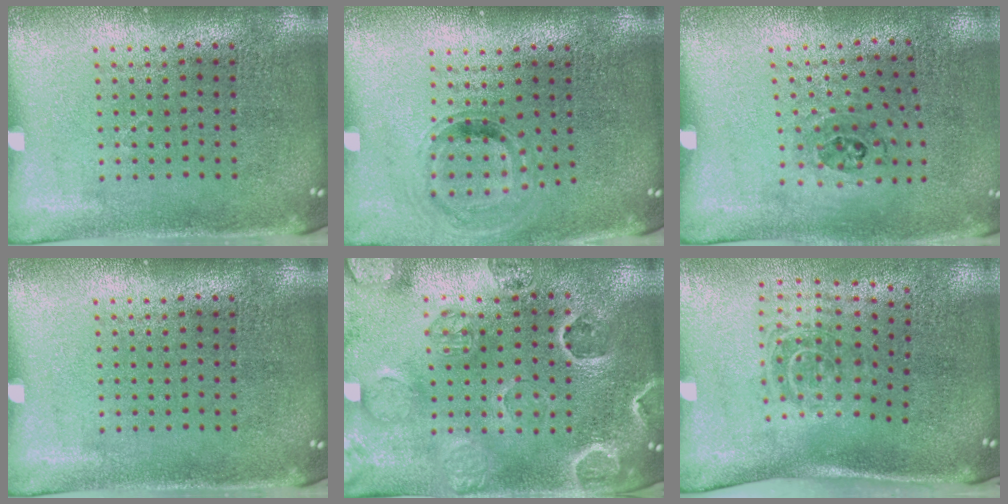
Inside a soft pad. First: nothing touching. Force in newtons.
{"total": 0.8, "press": 0.8, "slide": 0.1}
{"total": 1.1, "press": 0.7, "slide": 0.8}
{"total": 0.0}
{"total": 2.8, "press": 2.7, "slide": 0.6}
{"total": 1.8, "press": 1.2, "slide": 1.3}